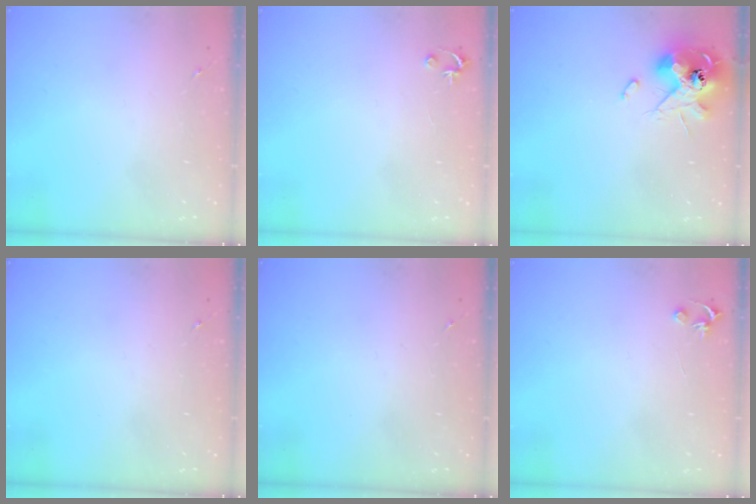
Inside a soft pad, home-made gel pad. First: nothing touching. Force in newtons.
{"total": 2.5, "press": 2.5, "slide": 0.2}
{"total": 13.1, "press": 13.0, "slide": 1.6}
{"total": 0.0}
{"total": 0.0}
{"total": 3.2, "press": 3.2, "slide": 0.3}